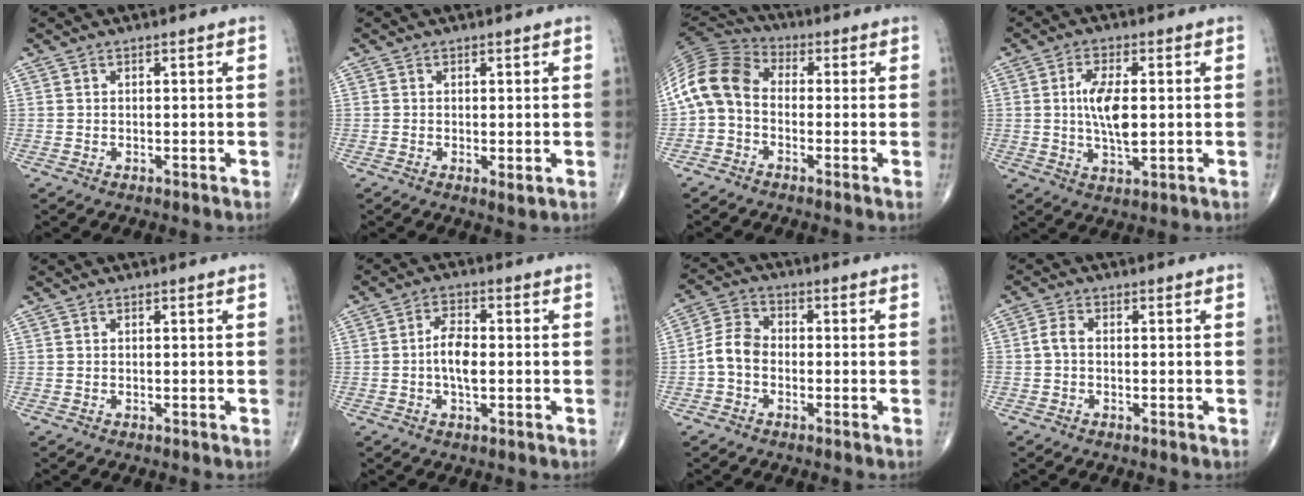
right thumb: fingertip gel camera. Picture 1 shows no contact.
{"total": 1.6, "force": [-0.2, 0.6, 1.5], "torque": [-0.029, -0.008, -0.003]}
{"total": 11.0, "force": [-1.1, 8.0, 7.5], "torque": [-0.142, 0.034, -0.041]}
{"total": 8.3, "force": [0.4, 3.5, 7.6], "torque": [-0.144, -0.008, 0.006]}
{"total": 0.0}
{"total": 5.9, "force": [-0.6, 2.8, 5.2], "torque": [-0.100, 0.010, -0.016]}
{"total": 6.2, "force": [-1.5, 4.6, 3.9], "torque": [-0.066, 0.022, -0.044]}
{"total": 2.5, "force": [-0.5, 1.4, 2.0], "torque": [-0.043, 0.003, -0.017]}